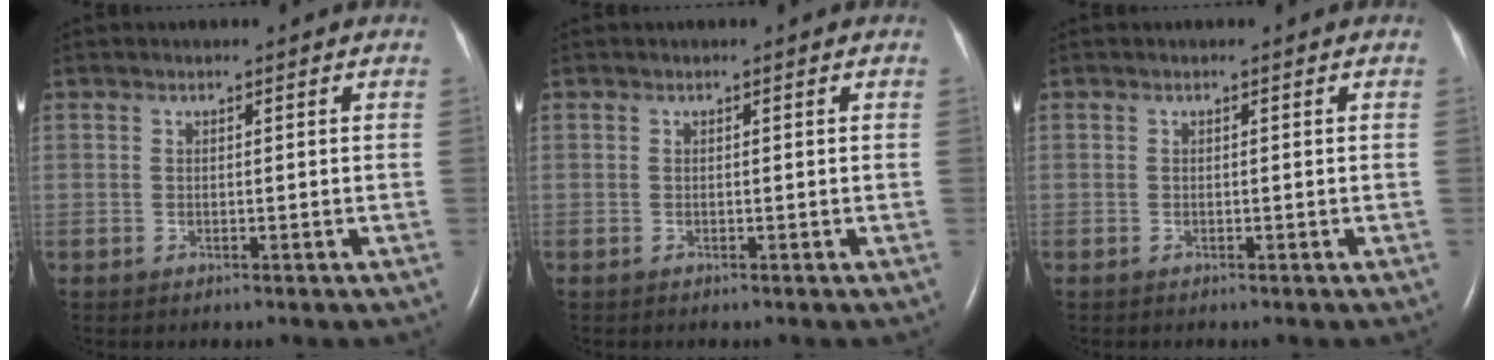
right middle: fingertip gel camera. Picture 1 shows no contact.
{"total": 0.0}
{"total": 0.0}